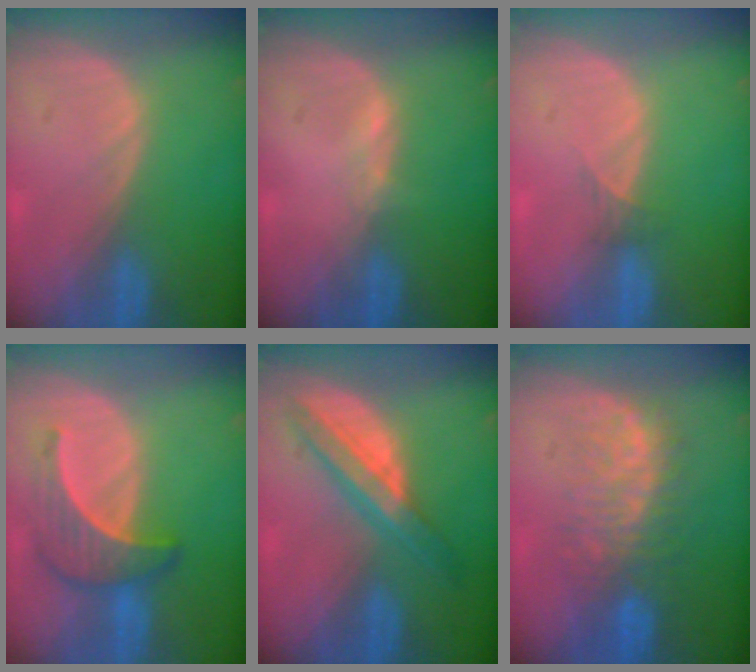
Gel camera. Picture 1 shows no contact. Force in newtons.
{"total": 0.7, "press": 0.7, "slide": 0.2}
{"total": 1.3, "press": 1.0, "slide": 0.8}
{"total": 6.4, "press": 6.3, "slide": 0.7}
{"total": 6.4, "press": 6.4, "slide": 0.1}
{"total": 8.3, "press": 7.9, "slide": 2.5}